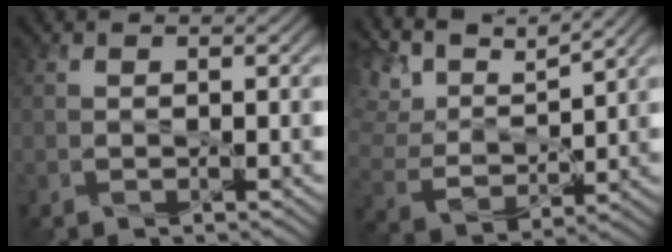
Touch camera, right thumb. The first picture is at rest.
{"total": 9.8, "force": [7.6, 3.1, 5.3], "torque": [-0.138, 0.009, 0.133]}